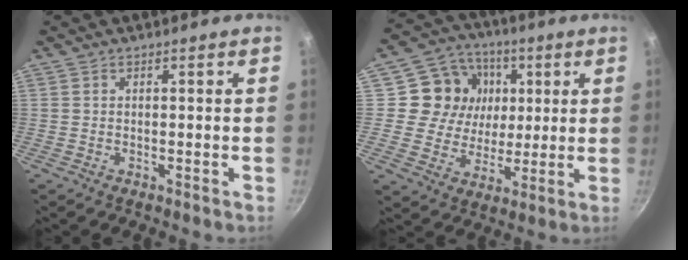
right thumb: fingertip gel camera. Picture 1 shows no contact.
{"total": 13.7, "force": [3.3, 12.2, 5.3], "torque": [-0.065, -0.004, 0.049]}